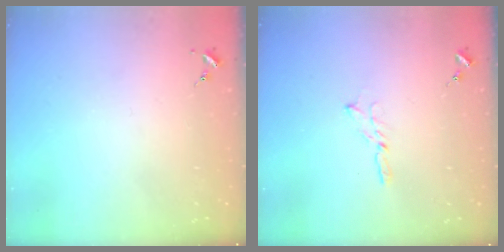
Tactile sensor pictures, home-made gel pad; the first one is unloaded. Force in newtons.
{"total": 4.0, "press": 4.0, "slide": 0.2}